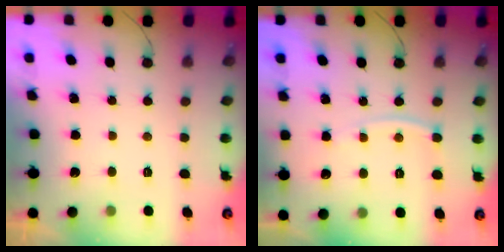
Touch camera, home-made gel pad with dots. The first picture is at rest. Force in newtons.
{"total": 7.1, "press": 7.1, "slide": 0.9}